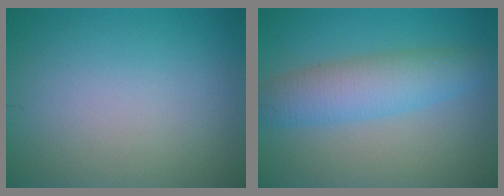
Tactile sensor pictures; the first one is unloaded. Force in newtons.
{"total": 5.2, "press": 5.2, "slide": 0.2}